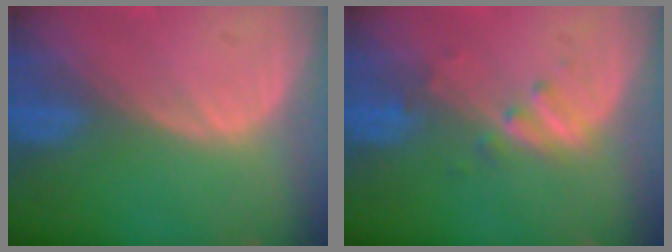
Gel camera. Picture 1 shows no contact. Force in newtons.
{"total": 2.3, "press": 2.3, "slide": 0.3}